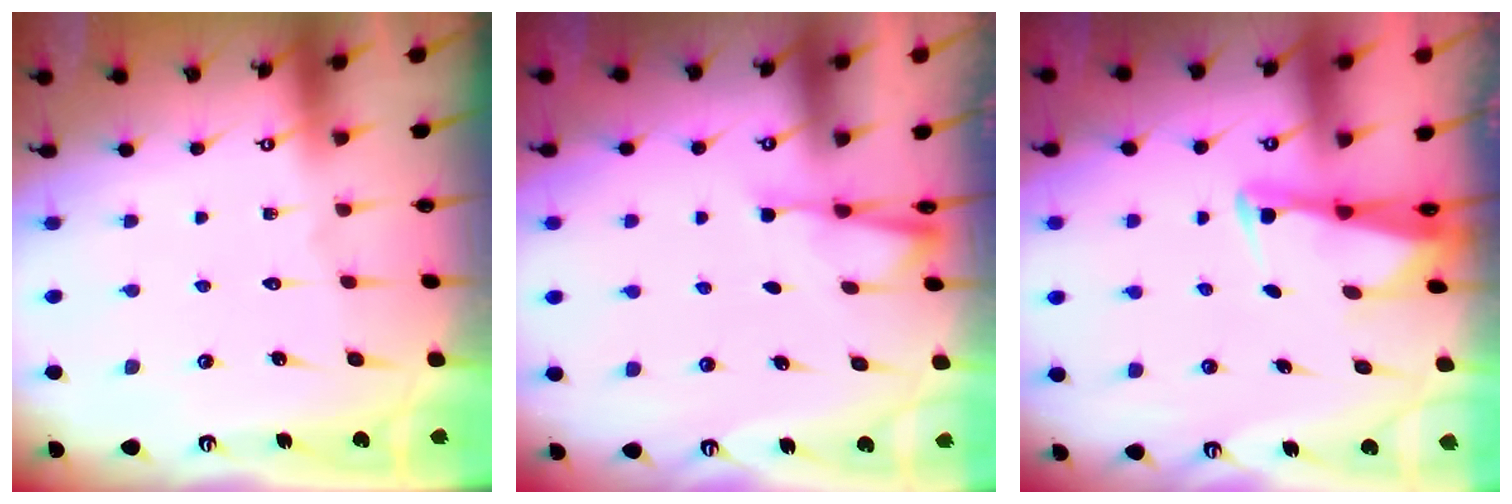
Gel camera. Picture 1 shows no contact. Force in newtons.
{"total": 2.5, "press": 2.4, "slide": 0.4}
{"total": 2.4, "press": 2.4, "slide": 0.5}